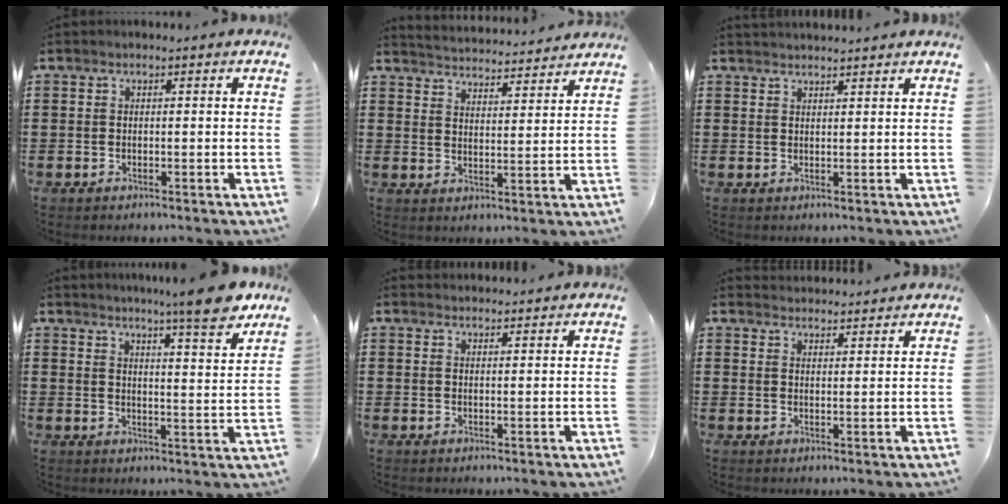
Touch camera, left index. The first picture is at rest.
{"total": 3.8, "force": [3.8, -0.5, -0.2], "torque": [-0.014, -0.030, 0.063]}
{"total": 1.5, "force": [1.4, -0.2, 0.0], "torque": [-0.002, 0.000, 0.029]}
{"total": 8.0, "force": [6.8, -0.4, 4.2], "torque": [-0.075, -0.032, 0.115]}
{"total": 1.6, "force": [1.6, 0.2, 0.1], "torque": [-0.005, 0.001, 0.031]}
{"total": 2.5, "force": [2.4, -0.1, -0.2], "torque": [-0.002, -0.008, 0.047]}